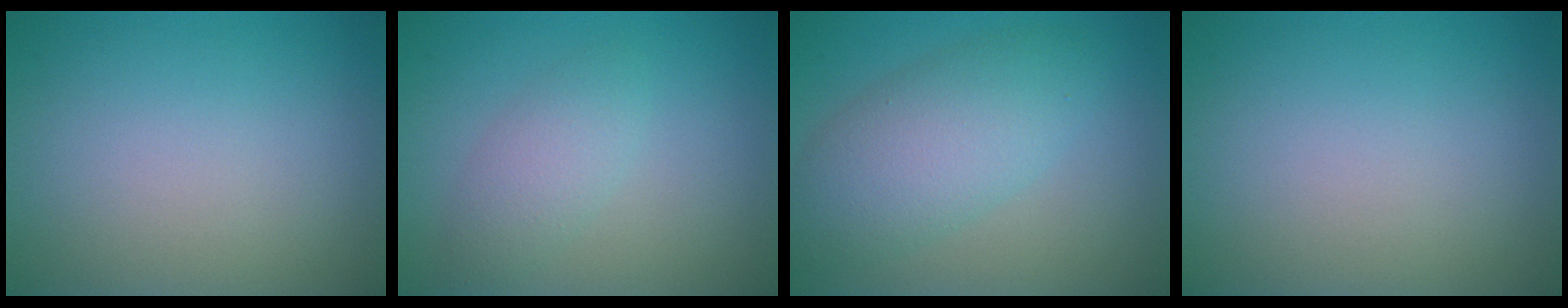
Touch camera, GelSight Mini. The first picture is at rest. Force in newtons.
{"total": 2.5, "press": 2.5, "slide": 0.1}
{"total": 5.7, "press": 5.7, "slide": 0.2}
{"total": 0.0}